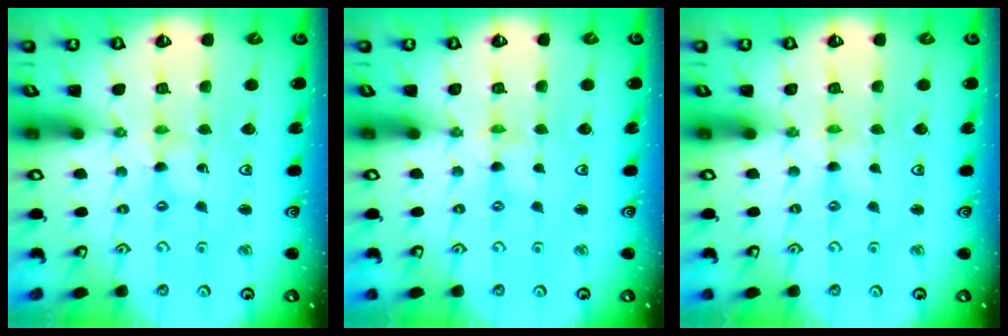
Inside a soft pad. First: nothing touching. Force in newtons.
{"total": 0.0}
{"total": 0.0}